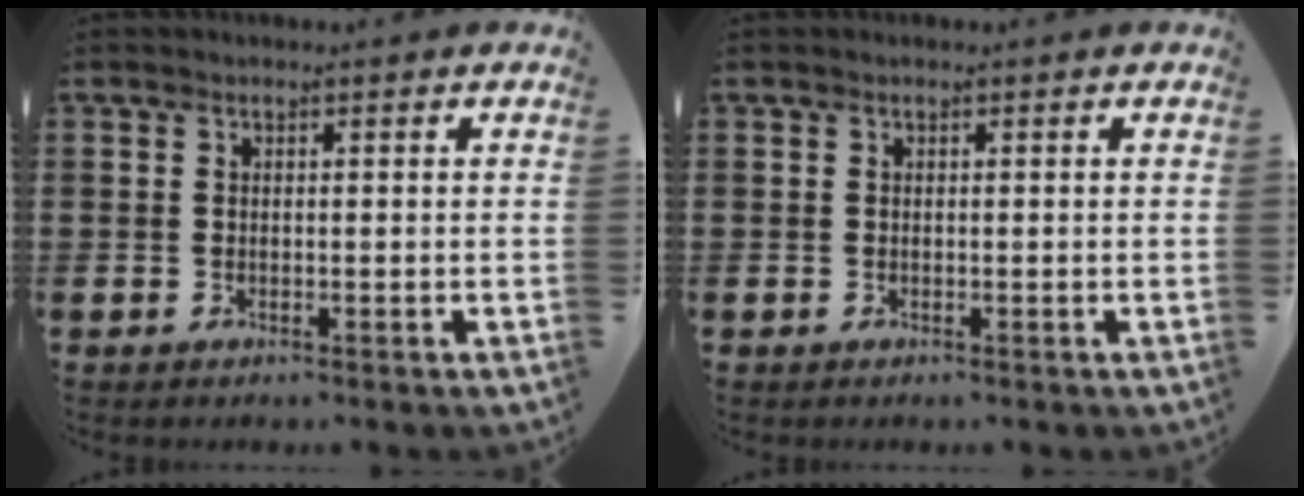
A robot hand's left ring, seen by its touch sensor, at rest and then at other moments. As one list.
[{"total": 0.0}]